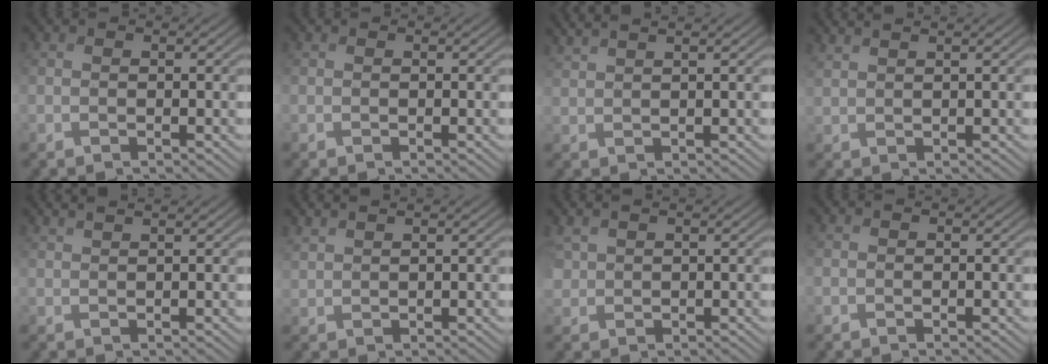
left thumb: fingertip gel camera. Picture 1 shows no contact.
{"total": 0.0}
{"total": 3.7, "force": [2.9, 0.7, 2.3], "torque": [-0.034, 0.016, 0.035]}
{"total": 2.7, "force": [2.1, 0.6, 1.6], "torque": [-0.022, 0.009, 0.023]}
{"total": 2.4, "force": [1.8, 0.5, 1.6], "torque": [-0.017, 0.009, 0.013]}
{"total": 2.2, "force": [2.0, 0.3, 0.9], "torque": [-0.022, 0.006, 0.043]}
{"total": 2.4, "force": [1.9, 1.2, 0.9], "torque": [-0.031, 0.008, 0.044]}
{"total": 0.0}